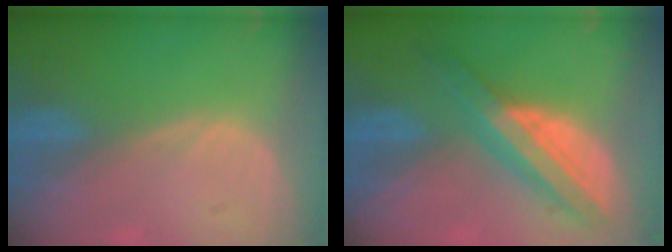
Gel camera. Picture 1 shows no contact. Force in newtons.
{"total": 8.2, "press": 8.2, "slide": 0.6}